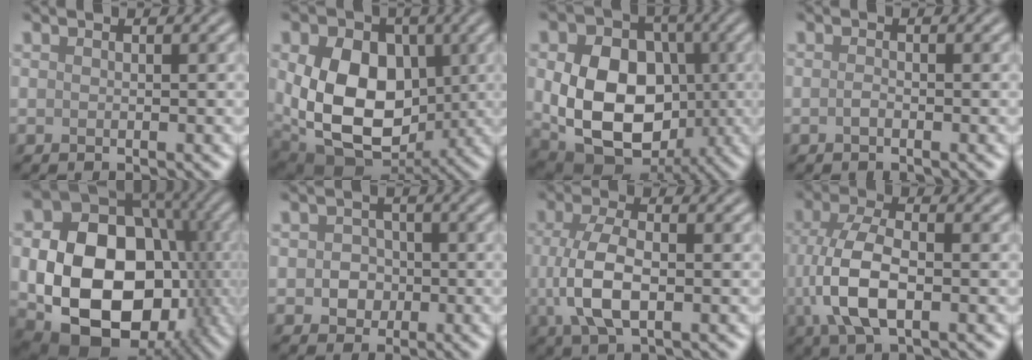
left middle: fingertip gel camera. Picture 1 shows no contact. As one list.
[{"total": 13.5, "force": [0.6, 9.7, 9.4], "torque": [-0.152, -0.005, 0.013]}, {"total": 12.8, "force": [-0.4, 9.6, 8.4], "torque": [-0.134, -0.022, -0.001]}, {"total": 0.6, "force": [-0.3, 0.3, 0.4], "torque": [-0.010, 0.001, -0.007]}, {"total": 16.9, "force": [-2.4, 12.5, 11.1], "torque": [-0.165, -0.033, -0.025]}, {"total": 2.4, "force": [-0.3, 2.1, 1.0], "torque": [-0.005, -0.002, -0.014]}, {"total": 5.4, "force": [-0.4, 2.5, 4.8], "torque": [-0.110, -0.003, -0.009]}, {"total": 6.7, "force": [-0.9, 3.3, 5.8], "torque": [-0.134, 0.000, -0.019]}]